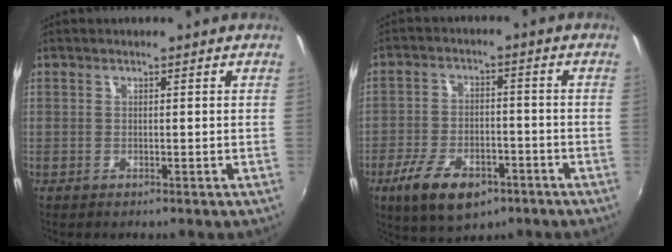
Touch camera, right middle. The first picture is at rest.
{"total": 12.4, "force": [-7.1, 6.2, 8.0], "torque": [-0.173, -0.016, -0.116]}